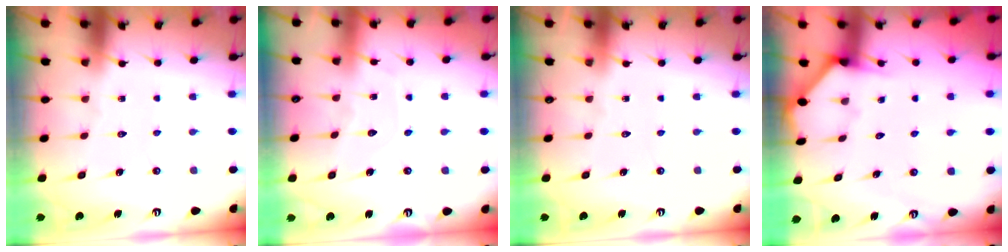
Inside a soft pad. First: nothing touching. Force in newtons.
{"total": 5.9, "press": 5.9, "slide": 0.5}
{"total": 0.0}
{"total": 2.0, "press": 2.0, "slide": 0.2}